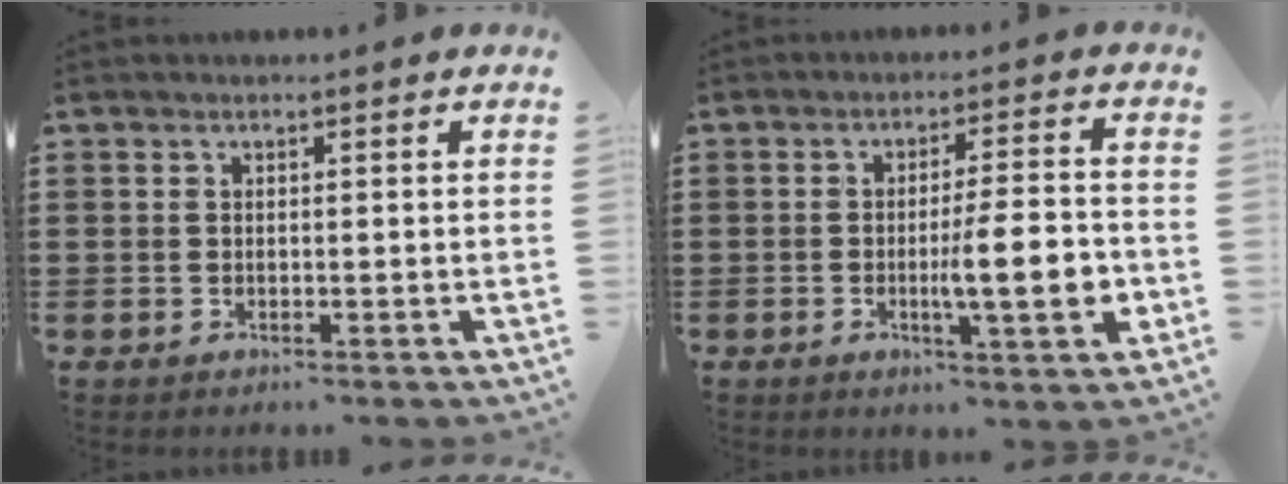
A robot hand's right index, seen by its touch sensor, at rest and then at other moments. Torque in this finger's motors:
{"motor_torque": [2.04, -0.10, 0.68, 0.20]}